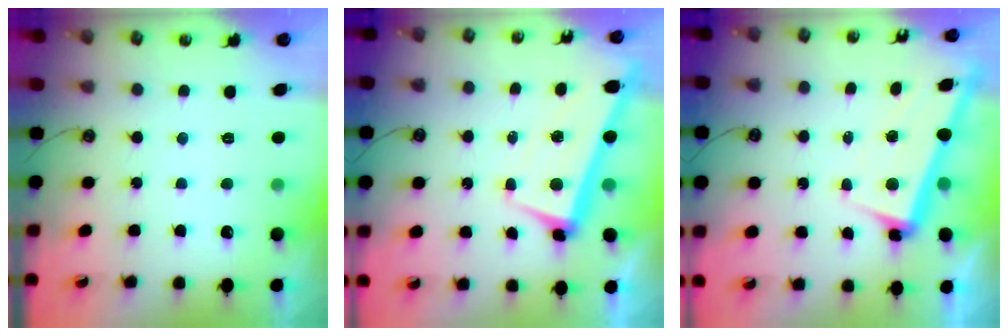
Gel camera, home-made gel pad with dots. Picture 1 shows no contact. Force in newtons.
{"total": 2.1, "press": 2.0, "slide": 0.6}
{"total": 3.0, "press": 2.9, "slide": 0.9}